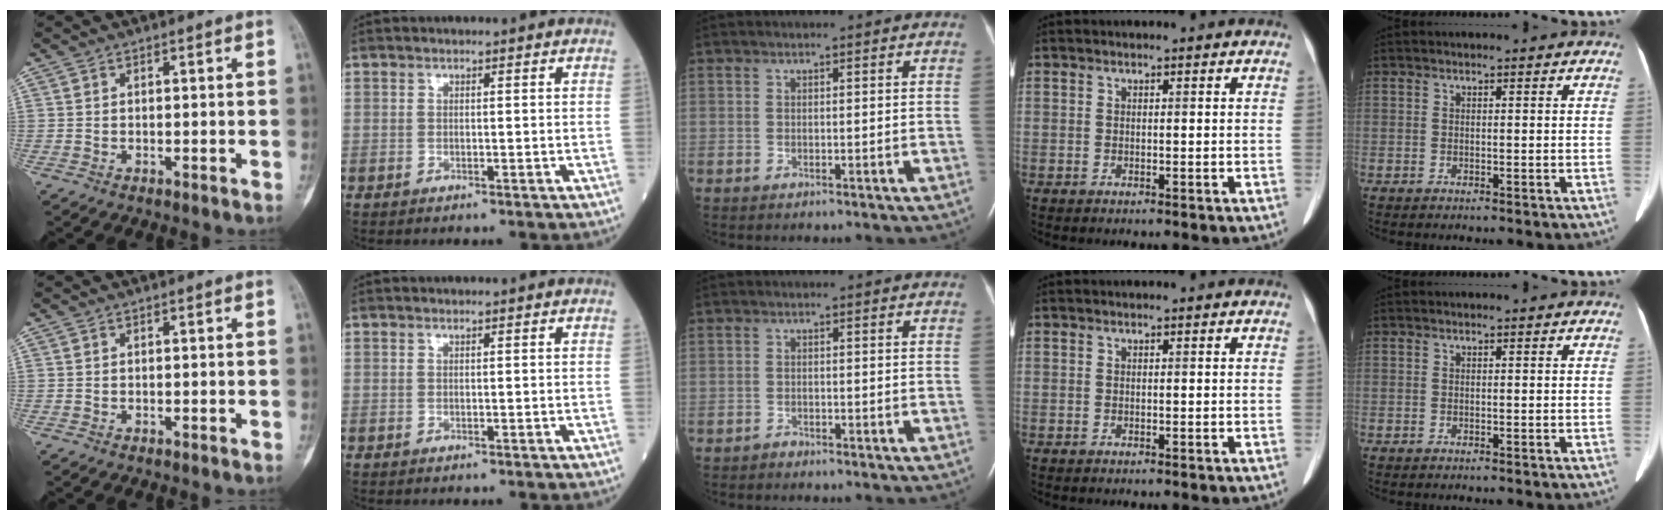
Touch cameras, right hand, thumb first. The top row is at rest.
{"middle": {"total": 0.8, "force": [-0.7, 0.2, 0.0], "torque": [-0.001, -0.001, -0.014]}}